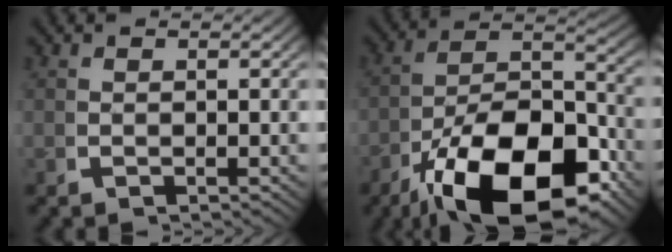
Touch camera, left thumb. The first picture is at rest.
{"total": 16.3, "force": [-5.6, 9.0, 12.4], "torque": [-0.228, -0.064, -0.061]}